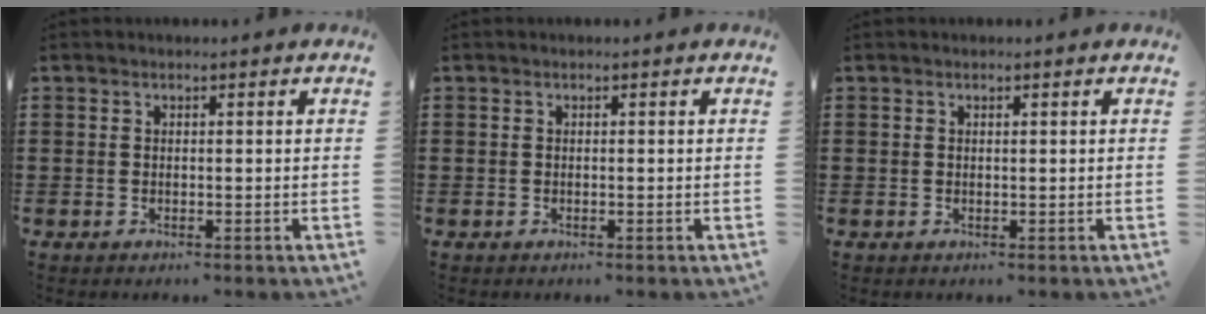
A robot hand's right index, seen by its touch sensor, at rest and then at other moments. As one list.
[{"total": 0.0}, {"total": 0.0}]